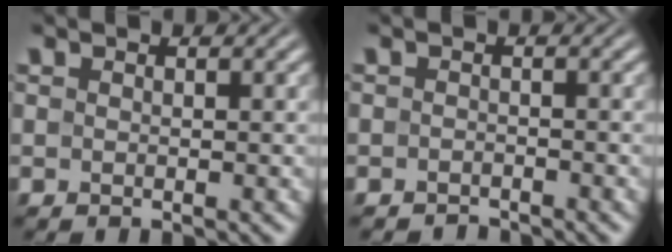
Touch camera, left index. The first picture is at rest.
{"total": 1.2, "force": [-1.2, 0.3, 0.0], "torque": [0.002, 0.002, -0.022]}